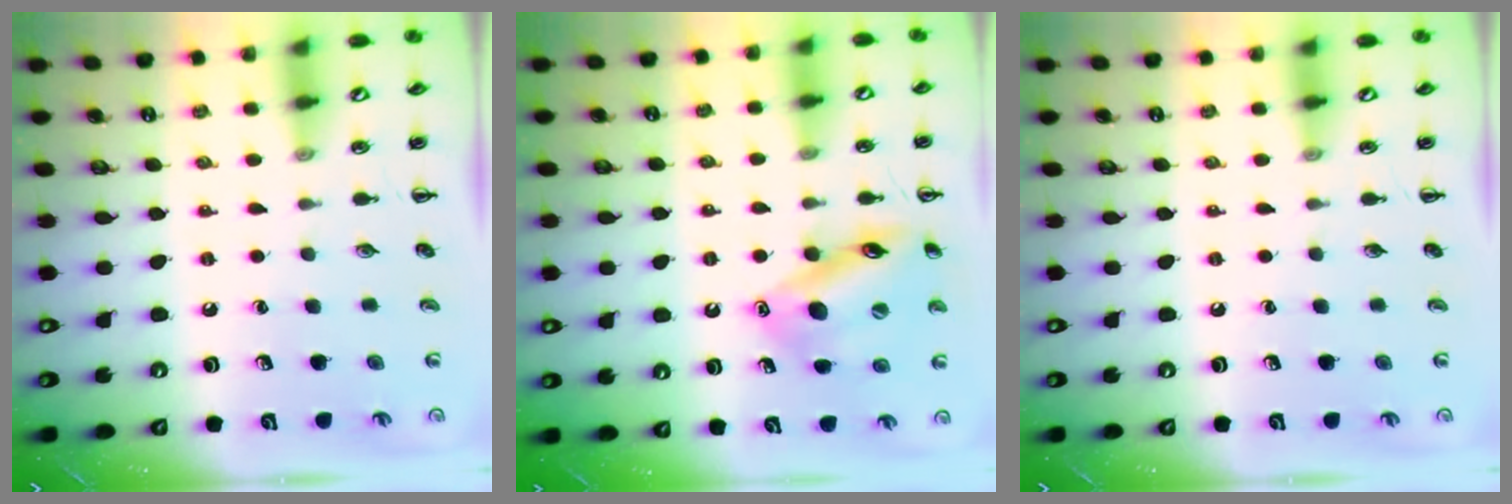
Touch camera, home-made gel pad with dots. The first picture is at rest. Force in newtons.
{"total": 15.5, "press": 15.4, "slide": 2.1}
{"total": 0.0}